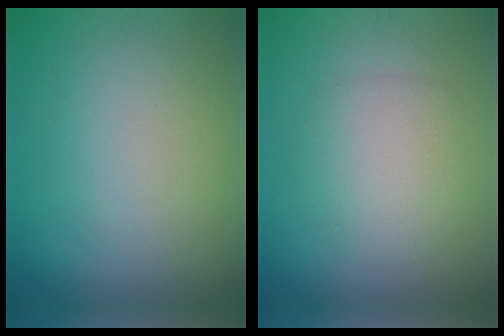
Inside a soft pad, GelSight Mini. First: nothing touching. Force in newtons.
{"total": 2.9, "press": 2.9, "slide": 0.2}